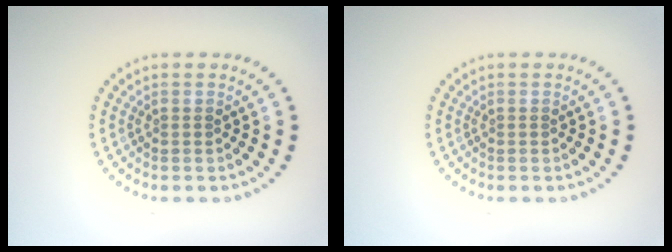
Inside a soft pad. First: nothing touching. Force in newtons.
{"total": 0.0}